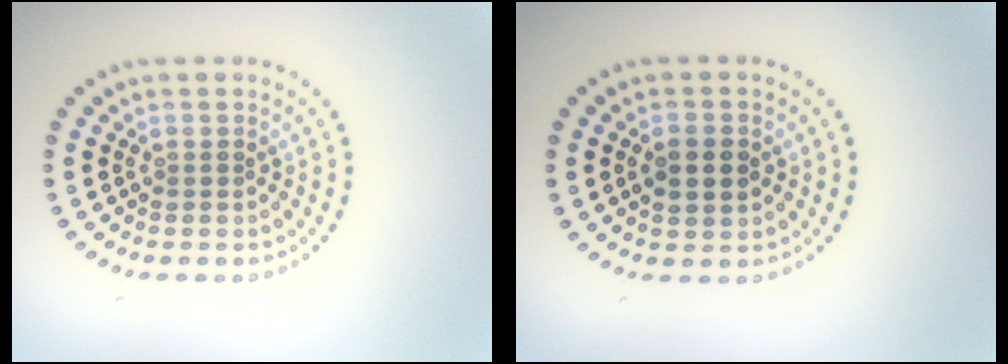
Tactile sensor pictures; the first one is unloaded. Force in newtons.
{"total": 2.5, "press": 2.5, "slide": 0.2}